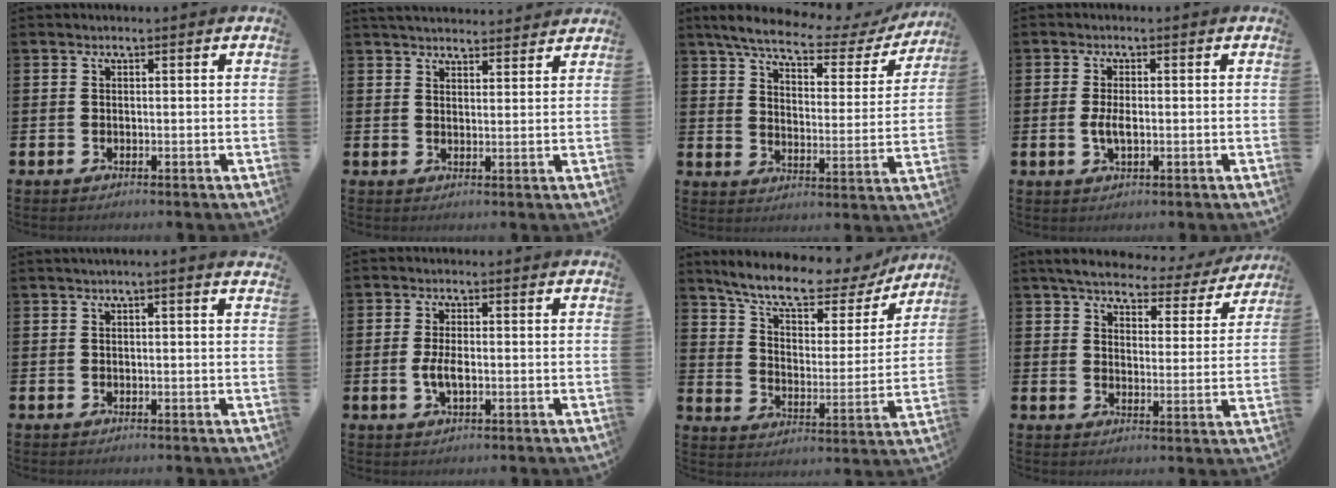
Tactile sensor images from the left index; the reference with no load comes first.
{"total": 3.6, "force": [3.6, 0.5, 0.3], "torque": [0.000, -0.023, 0.064]}
{"total": 6.7, "force": [5.5, 1.7, 3.3], "torque": [-0.082, -0.034, 0.087]}
{"total": 2.7, "force": [-0.2, 1.2, 2.4], "torque": [-0.042, 0.001, -0.006]}
{"total": 0.8, "force": [0.4, -0.2, 0.6], "torque": [-0.013, 0.001, 0.007]}
{"total": 3.2, "force": [-0.5, 1.4, 2.9], "torque": [-0.055, -0.002, -0.013]}
{"total": 9.6, "force": [8.3, 2.8, 4.1], "torque": [-0.110, -0.051, 0.140]}
{"total": 4.9, "force": [4.5, 1.3, 1.4], "torque": [-0.044, -0.031, 0.072]}